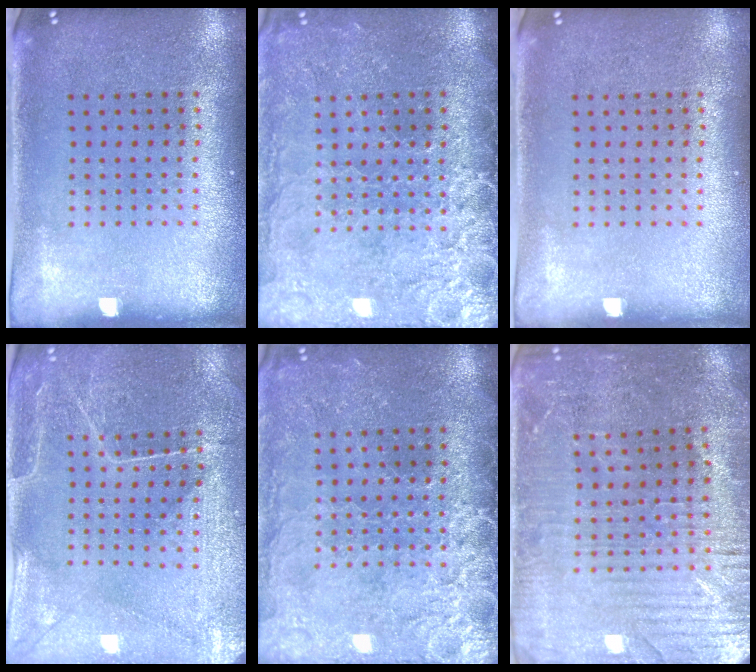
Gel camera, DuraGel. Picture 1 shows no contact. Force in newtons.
{"total": 3.7, "press": 3.4, "slide": 1.5}
{"total": 0.0}
{"total": 0.8, "press": 0.7, "slide": 0.4}
{"total": 3.7, "press": 3.4, "slide": 1.5}
{"total": 3.1, "press": 3.1, "slide": 0.6}